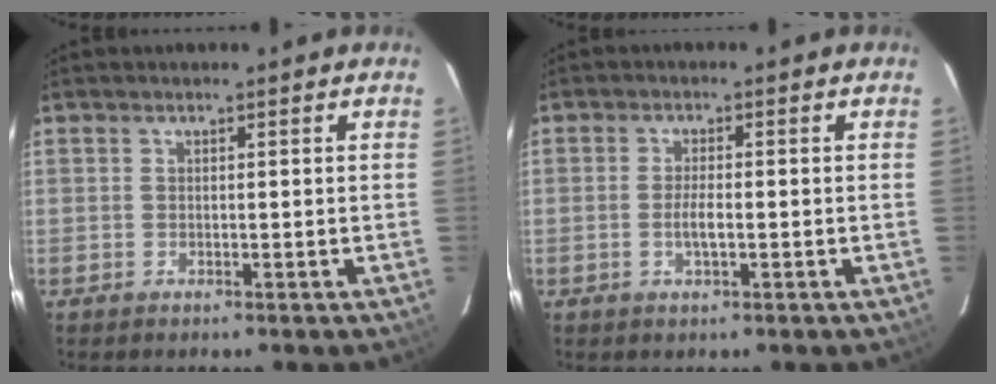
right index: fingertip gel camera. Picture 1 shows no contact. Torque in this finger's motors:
{"motor_torque": [0.55, -0.14, 0.27, 0.07]}